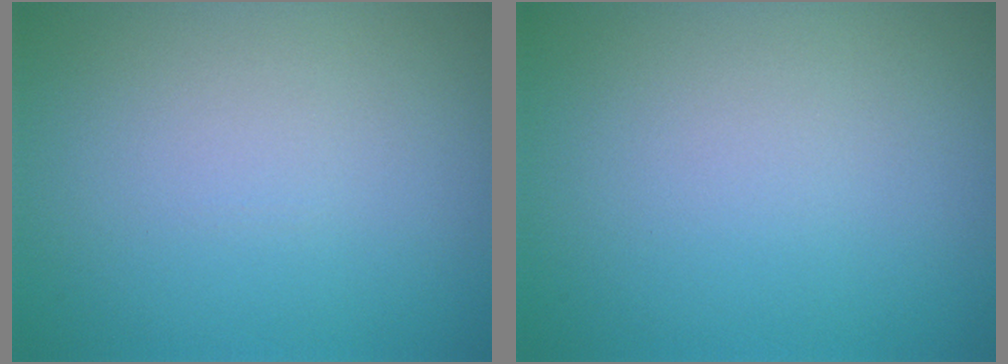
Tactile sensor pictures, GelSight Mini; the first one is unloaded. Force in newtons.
{"total": 0.0}